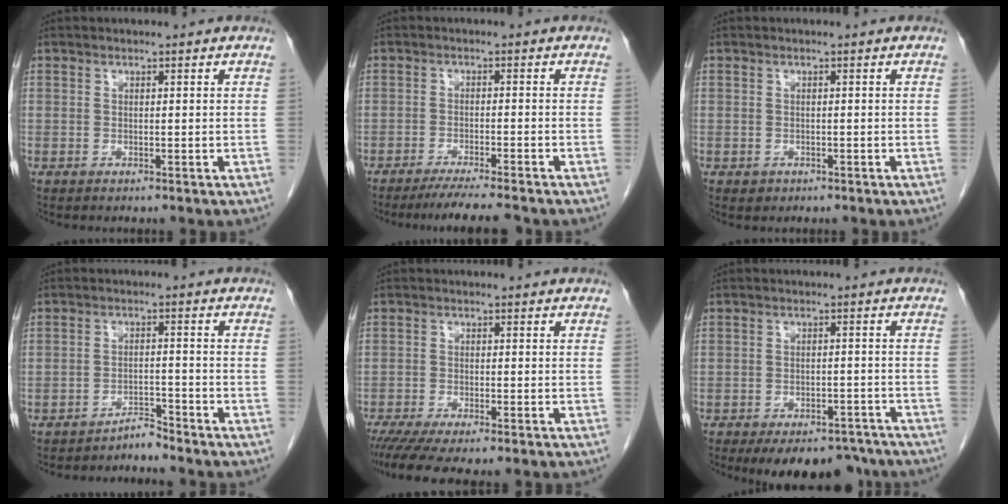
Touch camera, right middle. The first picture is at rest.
{"total": 7.2, "force": [-6.3, -0.6, 3.4], "torque": [-0.042, -0.021, -0.099]}
{"total": 0.9, "force": [-0.4, 0.8, 0.1], "torque": [-0.003, 0.003, -0.001]}
{"total": 2.5, "force": [-2.5, 0.0, 0.1], "torque": [0.006, -0.007, -0.042]}
{"total": 8.5, "force": [-6.8, 1.2, 5.0], "torque": [-0.069, -0.015, -0.104]}
{"total": 12.4, "force": [-9.8, 5.8, 4.9], "torque": [-0.068, 0.004, -0.123]}